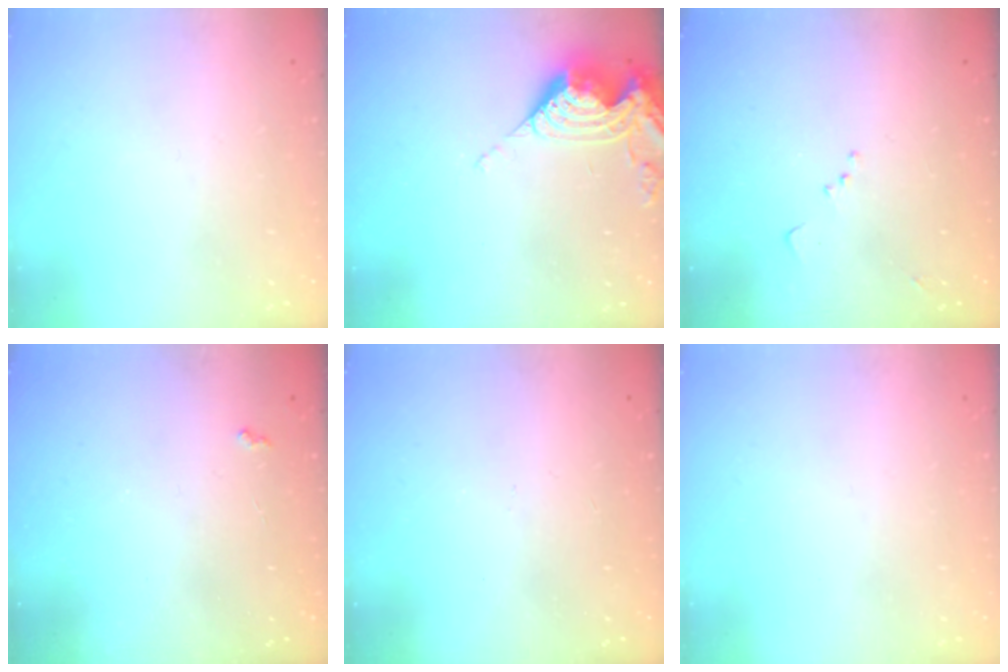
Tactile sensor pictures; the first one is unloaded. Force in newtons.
{"total": 11.1, "press": 11.0, "slide": 1.2}
{"total": 7.9, "press": 7.8, "slide": 0.9}
{"total": 2.5, "press": 2.4, "slide": 0.4}
{"total": 3.8, "press": 3.8, "slide": 0.7}
{"total": 0.0}